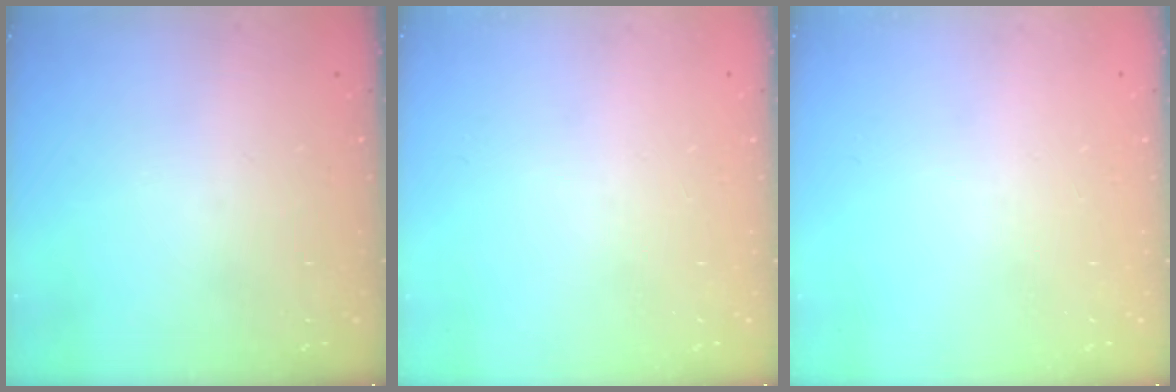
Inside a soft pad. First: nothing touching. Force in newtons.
{"total": 0.0}
{"total": 0.0}